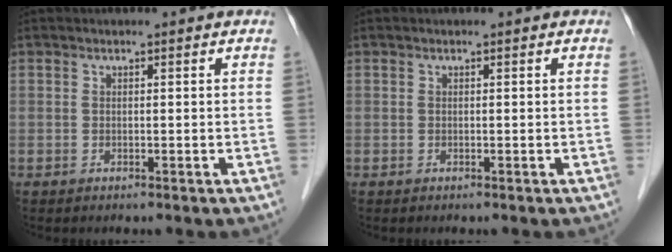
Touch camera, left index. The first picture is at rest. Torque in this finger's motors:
{"motor_torque": [-0.09, -0.09, 0.00, 0.00]}